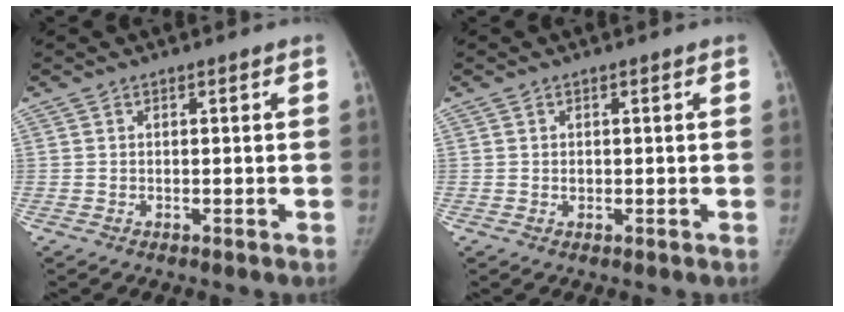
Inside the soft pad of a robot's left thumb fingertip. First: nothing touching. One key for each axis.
{"total": 0.7, "fx": 0.1, "fy": 0.6, "fz": 0.3, "tx": -0.003, "ty": 0.000, "tz": 0.000}